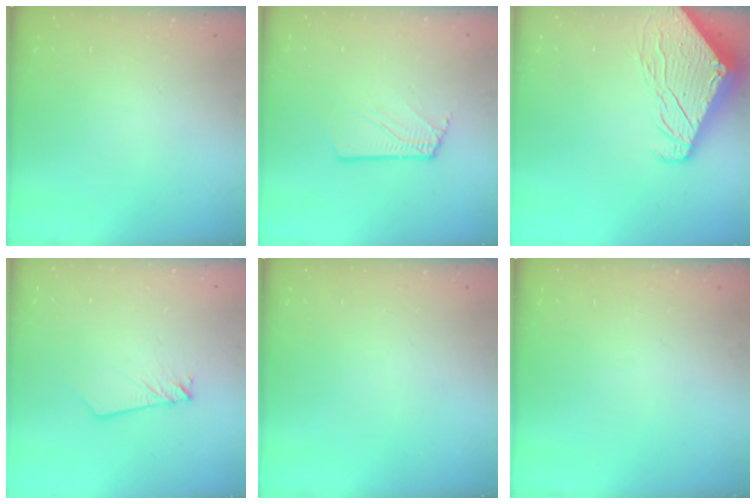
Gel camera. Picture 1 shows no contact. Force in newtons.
{"total": 3.2, "press": 3.2, "slide": 0.3}
{"total": 10.1, "press": 10.0, "slide": 1.1}
{"total": 2.4, "press": 2.4, "slide": 0.1}
{"total": 0.0}
{"total": 0.0}